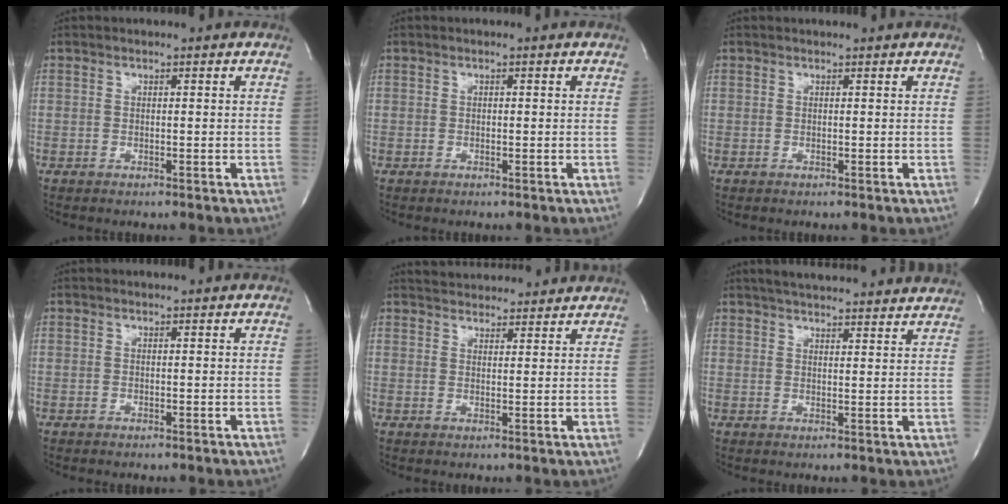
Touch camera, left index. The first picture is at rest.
{"total": 0.0}
{"total": 0.6, "force": [0.6, 0.0, 0.0], "torque": [-0.002, 0.006, 0.009]}
{"total": 0.0}
{"total": 10.5, "force": [10.0, 2.1, 2.2], "torque": [-0.028, 0.026, 0.130]}
{"total": 19.0, "force": [17.6, 2.3, 6.8], "torque": [-0.101, 0.022, 0.225]}